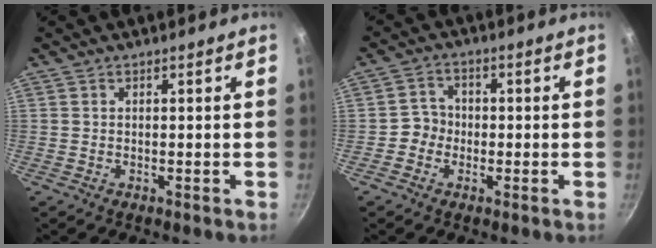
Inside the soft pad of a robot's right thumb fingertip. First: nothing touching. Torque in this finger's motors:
{"motor_torque": [-0.31, 0.18, 0.11, 0.23, 0.00]}